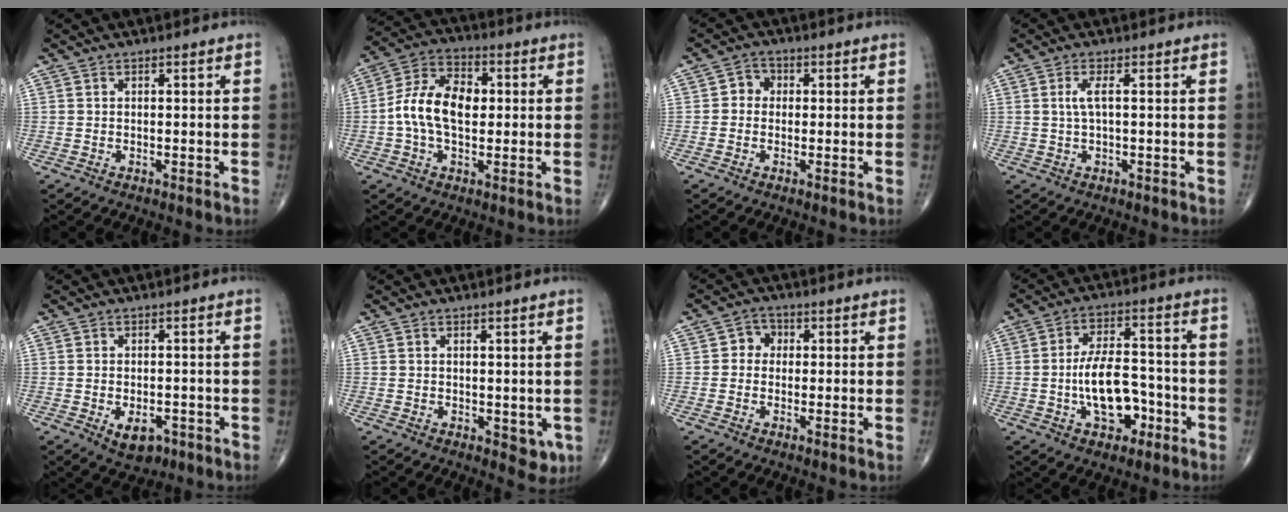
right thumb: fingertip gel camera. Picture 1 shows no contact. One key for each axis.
{"total": 11.7, "fx": 0.1, "fy": 7.2, "fz": 9.2, "tx": -0.168, "ty": 0.027, "tz": -0.006}
{"total": 2.9, "fx": 0.0, "fy": 2.6, "fz": 1.3, "tx": 0.001, "ty": 0.009, "tz": -0.011}
{"total": 2.5, "fx": 0.4, "fy": 0.4, "fz": 2.4, "tx": -0.064, "ty": 0.005, "tz": 0.009}
{"total": 4.7, "fx": -1.7, "fy": 2.9, "fz": 3.2, "tx": -0.038, "ty": 0.005, "tz": -0.016}
{"total": 3.0, "fx": -0.1, "fy": 1.8, "fz": 2.4, "tx": -0.014, "ty": -0.005, "tz": 0.005}
{"total": 3.2, "fx": 0.2, "fy": 2.9, "fz": 1.4, "tx": 0.003, "ty": 0.009, "tz": -0.007}
{"total": 11.1, "fx": -3.1, "fy": 6.2, "fz": 8.7, "tx": -0.125, "ty": 0.034, "tz": -0.049}